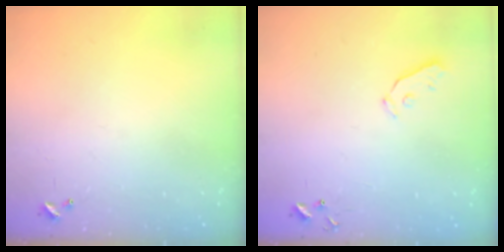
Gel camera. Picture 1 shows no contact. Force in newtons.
{"total": 3.4, "press": 3.4, "slide": 0.5}